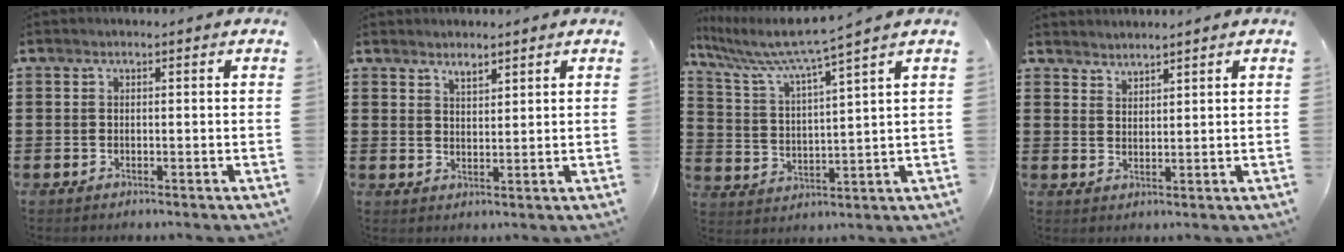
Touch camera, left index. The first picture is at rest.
{"total": 2.1, "force": [1.9, 0.5, 0.7], "torque": [-0.017, 0.001, 0.037]}
{"total": 6.8, "force": [5.6, -0.6, 3.8], "torque": [-0.099, -0.040, 0.089]}
{"total": 2.1, "force": [2.0, -0.2, -0.6], "torque": [0.007, -0.002, 0.040]}